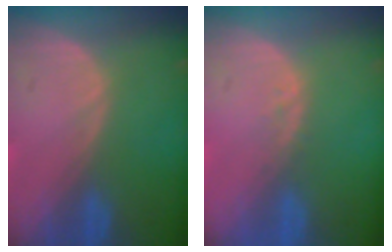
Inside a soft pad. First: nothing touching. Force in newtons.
{"total": 1.0, "press": 1.0, "slide": 0.2}